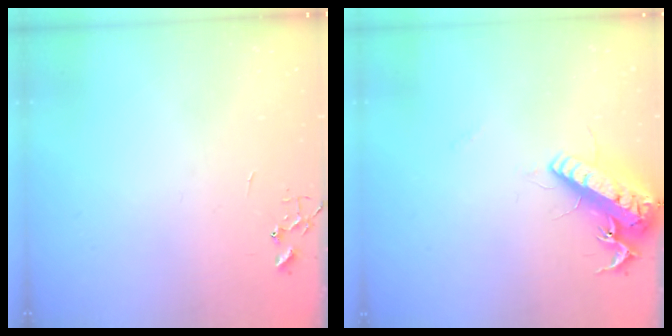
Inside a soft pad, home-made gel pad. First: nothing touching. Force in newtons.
{"total": 16.5, "press": 16.2, "slide": 3.1}